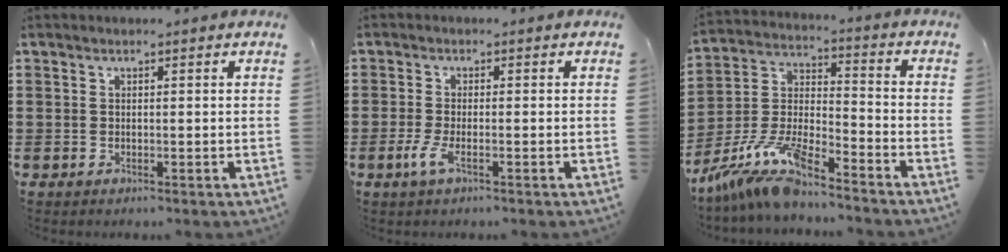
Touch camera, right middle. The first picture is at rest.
{"total": 3.0, "force": [-1.4, 0.8, 2.5], "torque": [-0.063, -0.007, -0.033]}
{"total": 10.5, "force": [-9.1, 1.3, 5.0], "torque": [-0.122, 0.002, -0.189]}